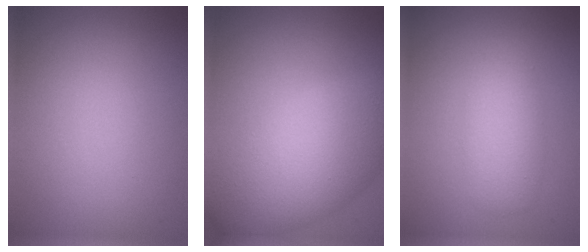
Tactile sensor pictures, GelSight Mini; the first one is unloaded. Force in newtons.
{"total": 8.7, "press": 8.7, "slide": 0.2}
{"total": 2.9, "press": 2.9, "slide": 0.1}